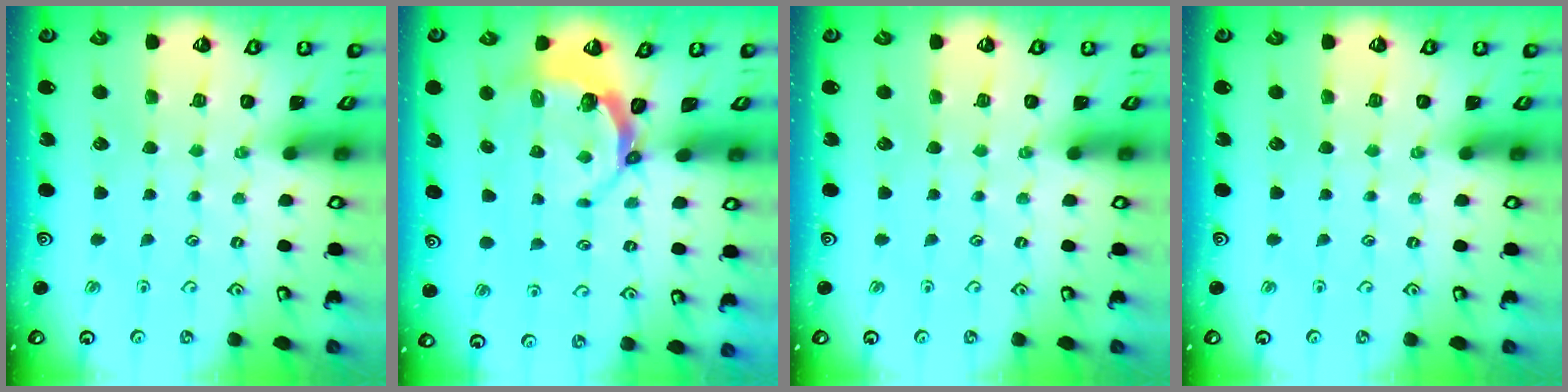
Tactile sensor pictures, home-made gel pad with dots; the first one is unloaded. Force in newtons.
{"total": 5.2, "press": 3.8, "slide": 3.5}
{"total": 0.0}
{"total": 0.0}